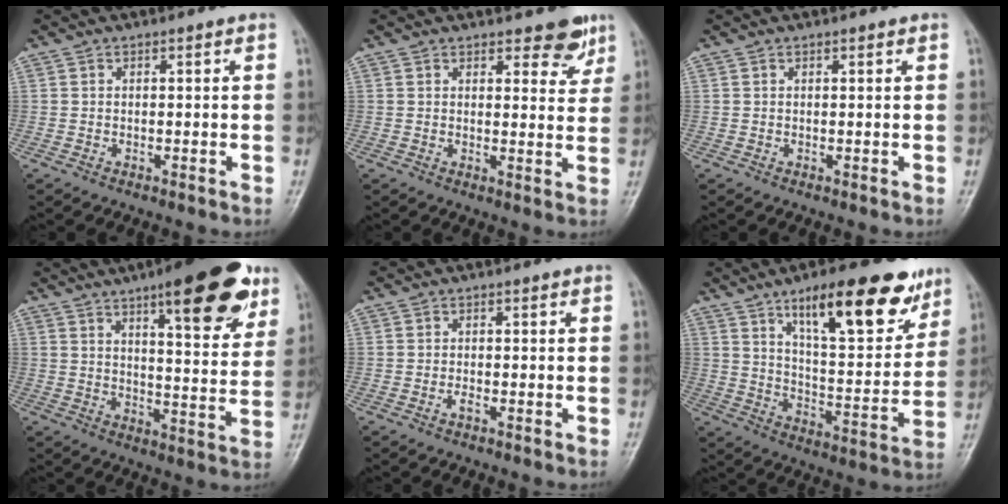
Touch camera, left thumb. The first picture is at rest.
{"total": 5.3, "force": [4.0, 2.4, 2.6], "torque": [-0.002, -0.025, 0.051]}
{"total": 0.5, "force": [0.4, 0.2, 0.2], "torque": [-0.006, -0.003, 0.006]}
{"total": 18.1, "force": [10.6, 5.2, 13.7], "torque": [-0.150, -0.046, 0.149]}
{"total": 0.7, "force": [-0.3, 0.3, 0.6], "torque": [-0.012, -0.001, -0.006]}
{"total": 19.8, "force": [12.1, 6.7, 14.2], "torque": [-0.167, -0.057, 0.192]}